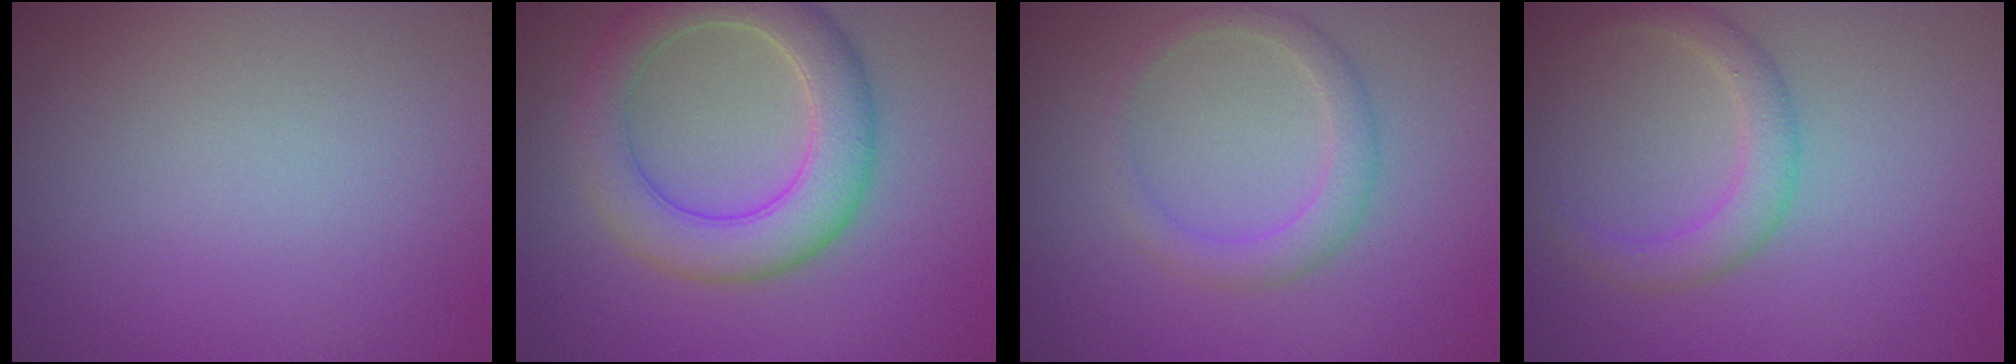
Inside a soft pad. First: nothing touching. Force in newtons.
{"total": 5.7, "press": 5.7, "slide": 0.2}
{"total": 2.4, "press": 2.4, "slide": 0.1}
{"total": 2.6, "press": 2.6, "slide": 0.2}